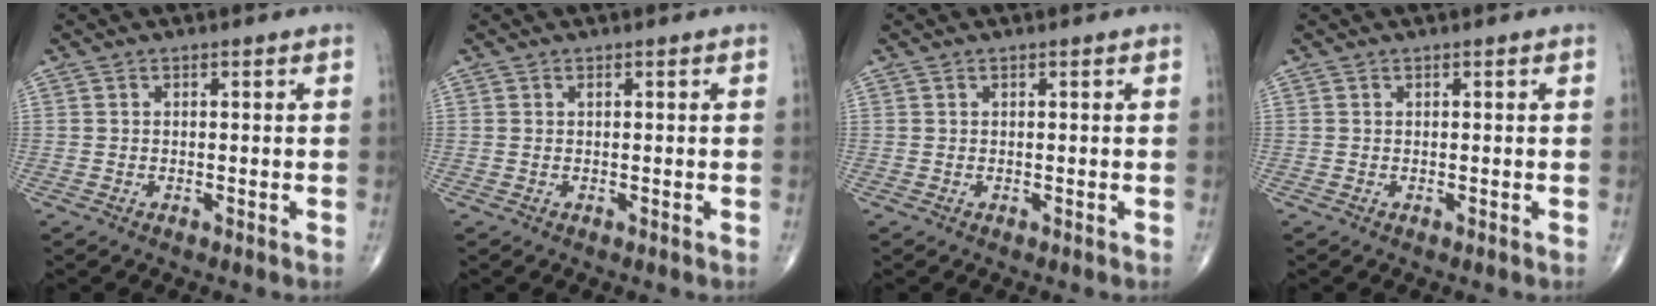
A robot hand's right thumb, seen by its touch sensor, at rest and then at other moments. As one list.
[{"total": 0.0}, {"total": 0.0}, {"total": 0.0}]